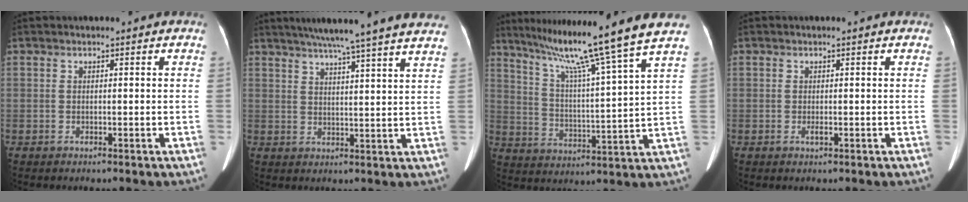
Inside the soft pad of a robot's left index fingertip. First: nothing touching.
{"total": 19.3, "force": [16.6, -0.8, 9.8], "torque": [-0.156, -0.001, 0.207]}
{"total": 16.6, "force": [13.1, -3.0, 9.6], "torque": [-0.156, -0.019, 0.199]}
{"total": 0.6, "force": [-0.2, 0.3, 0.6], "torque": [-0.009, 0.000, -0.005]}